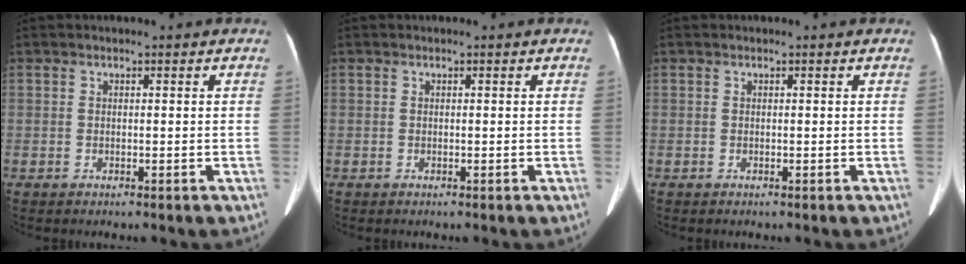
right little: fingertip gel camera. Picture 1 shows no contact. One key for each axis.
{"total": 0.0}
{"total": 0.0}